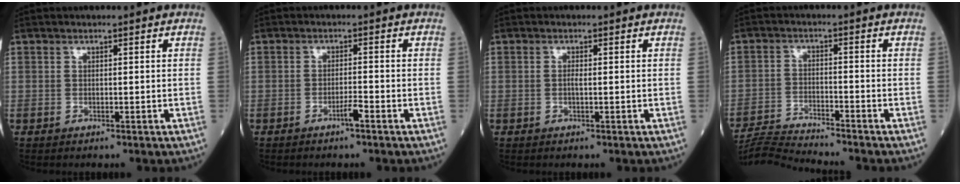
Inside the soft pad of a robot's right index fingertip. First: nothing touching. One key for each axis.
{"total": 1.9, "fx": -1.3, "fy": -0.1, "fz": 1.4, "tx": -0.024, "ty": 0.001, "tz": -0.024}
{"total": 0.9, "fx": -0.1, "fy": 0.1, "fz": 0.9, "tx": -0.019, "ty": 0.000, "tz": -0.002}
{"total": 8.5, "fx": -8.2, "fy": -1.8, "fz": 1.3, "tx": -0.023, "ty": -0.009, "tz": -0.144}